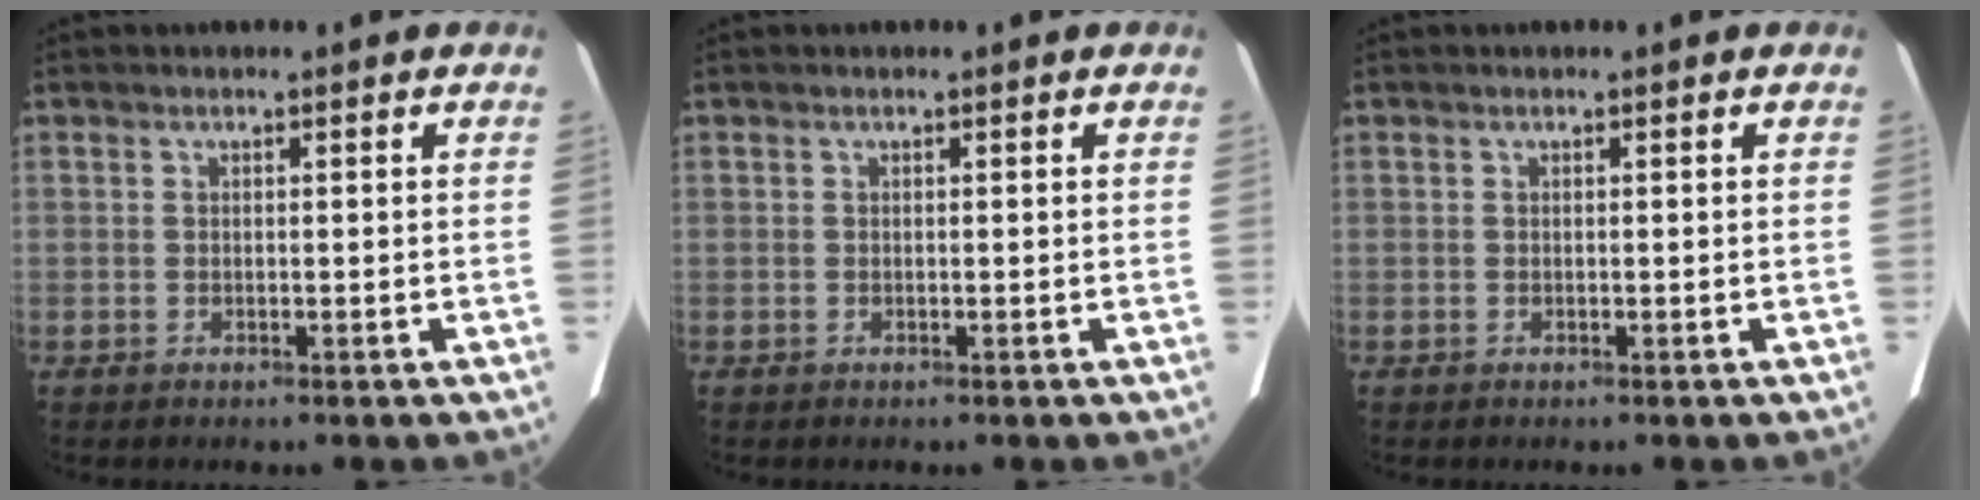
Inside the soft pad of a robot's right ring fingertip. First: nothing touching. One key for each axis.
{"total": 0.0}
{"total": 0.0}